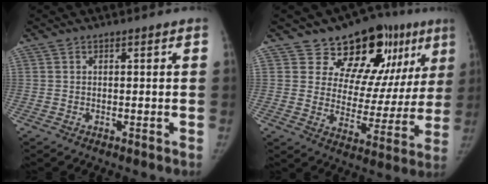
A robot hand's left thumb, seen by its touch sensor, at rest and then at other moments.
{"total": 18.3, "force": [10.8, 10.3, 10.7], "torque": [-0.069, -0.048, 0.150]}